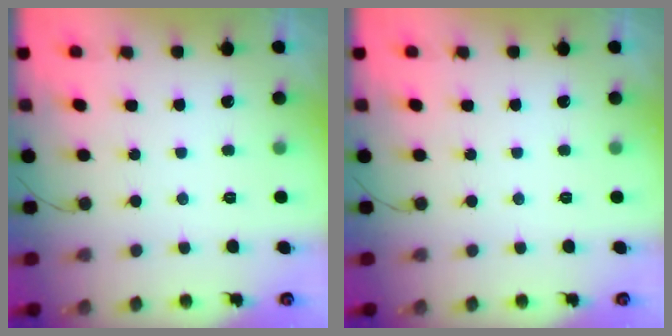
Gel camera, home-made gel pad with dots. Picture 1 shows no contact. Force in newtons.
{"total": 0.0}